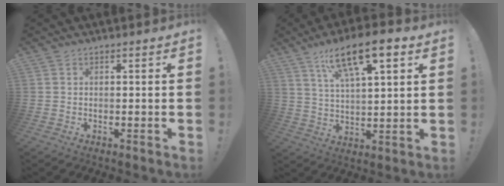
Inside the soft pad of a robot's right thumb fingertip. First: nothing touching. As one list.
[{"total": 14.4, "force": [8.6, 4.6, 10.6], "torque": [-0.177, -0.034, 0.142]}]